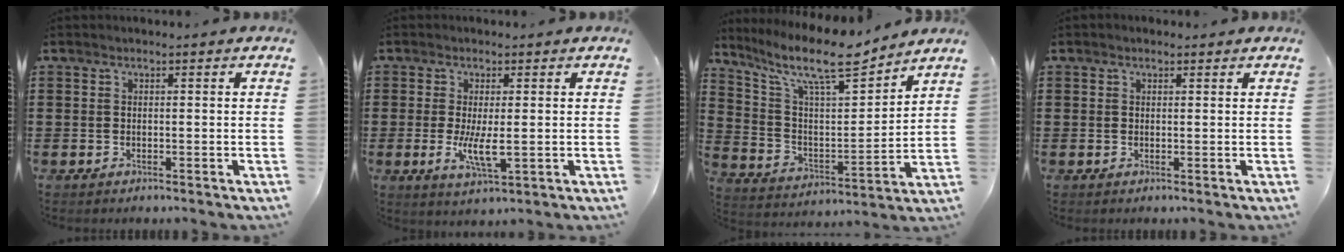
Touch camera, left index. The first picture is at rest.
{"total": 5.4, "force": [-0.5, 1.5, 5.2], "torque": [-0.105, -0.005, -0.011]}
{"total": 11.9, "force": [9.4, 2.6, 6.9], "torque": [-0.160, -0.050, 0.160]}
{"total": 0.7, "force": [0.5, 0.4, 0.2], "torque": [-0.006, 0.003, 0.009]}